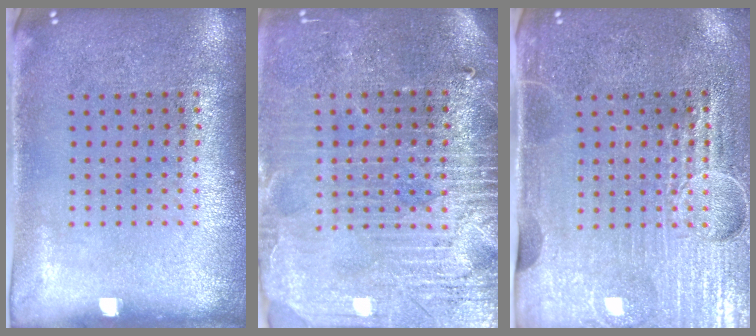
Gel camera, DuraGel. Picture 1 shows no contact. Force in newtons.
{"total": 3.9, "press": 3.5, "slide": 1.7}
{"total": 4.4, "press": 4.0, "slide": 1.8}